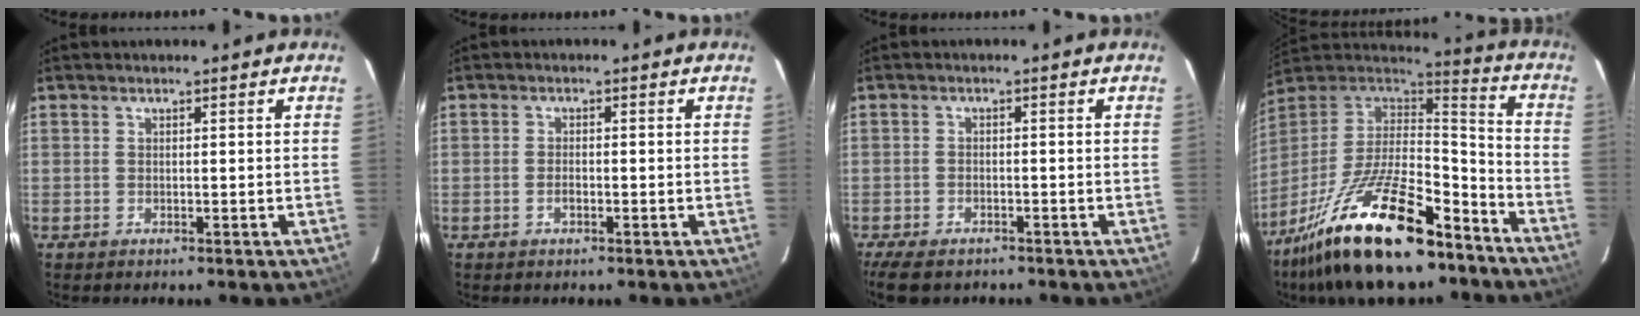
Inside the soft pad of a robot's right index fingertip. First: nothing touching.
{"total": 1.5, "force": [-0.7, 0.7, 1.1], "torque": [-0.024, 0.002, -0.013]}
{"total": 7.6, "force": [-5.9, 3.3, 3.6], "torque": [-0.090, -0.021, -0.102]}
{"total": 26.7, "force": [-17.7, 9.2, 17.8], "torque": [-0.339, -0.026, -0.286]}